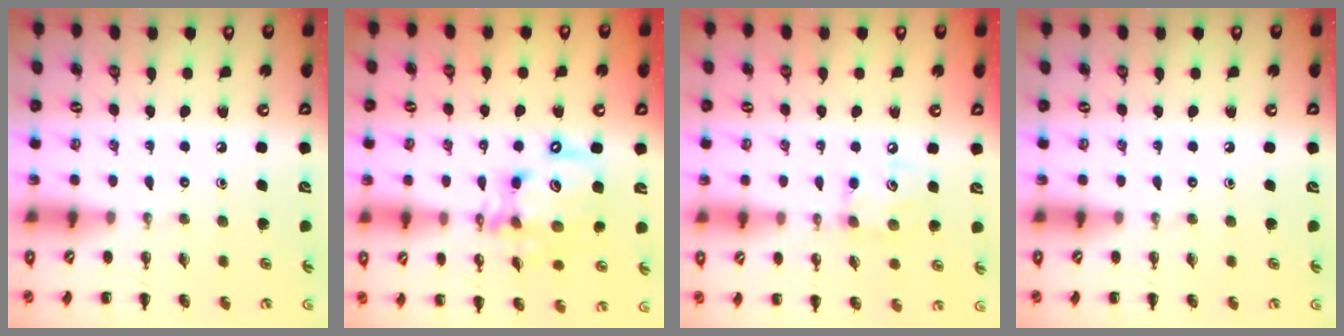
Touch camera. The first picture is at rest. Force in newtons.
{"total": 14.1, "press": 13.6, "slide": 3.7}
{"total": 6.9, "press": 6.9, "slide": 0.5}
{"total": 0.0}